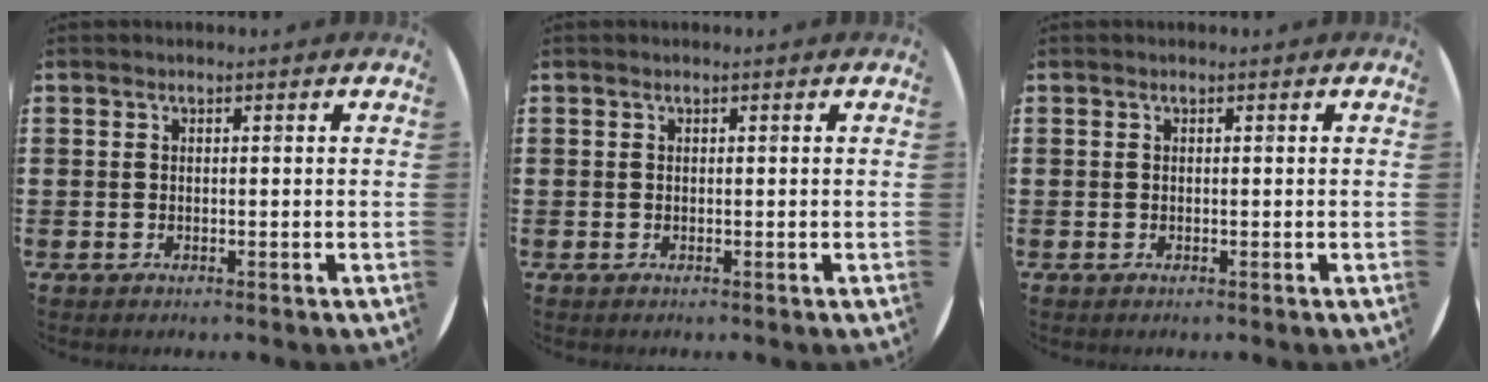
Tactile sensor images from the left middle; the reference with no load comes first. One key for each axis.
{"total": 0.0}
{"total": 0.0}